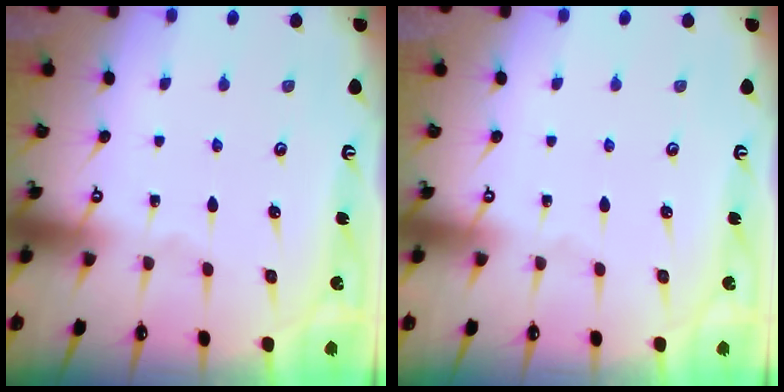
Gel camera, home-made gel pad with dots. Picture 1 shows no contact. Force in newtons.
{"total": 0.0}